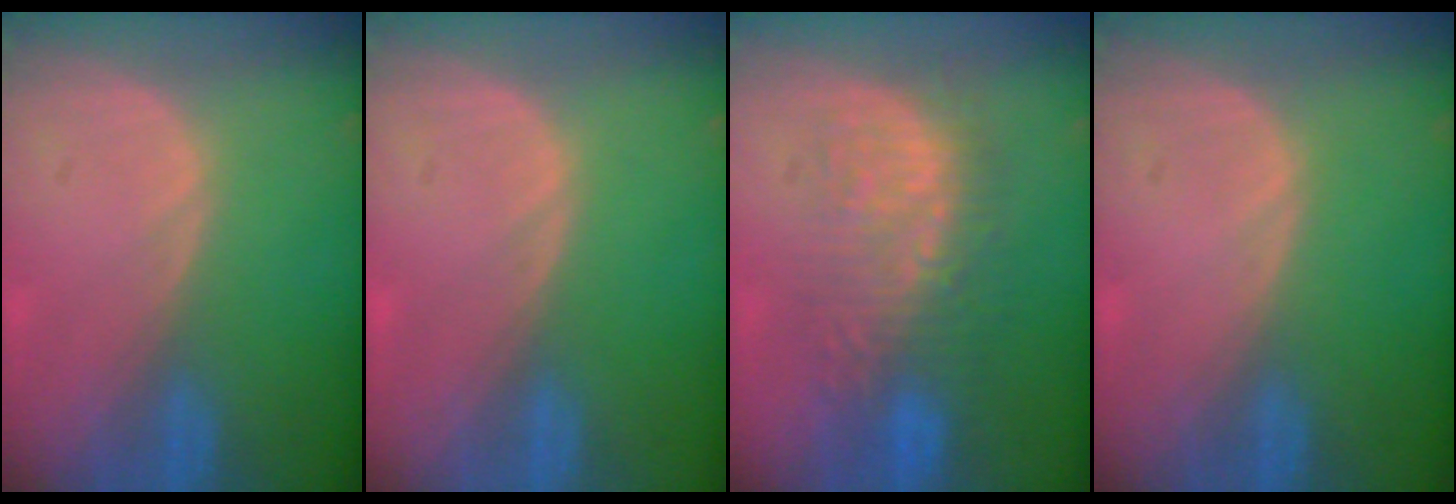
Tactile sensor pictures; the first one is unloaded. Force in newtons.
{"total": 0.0}
{"total": 9.1, "press": 9.0, "slide": 1.7}
{"total": 0.0}